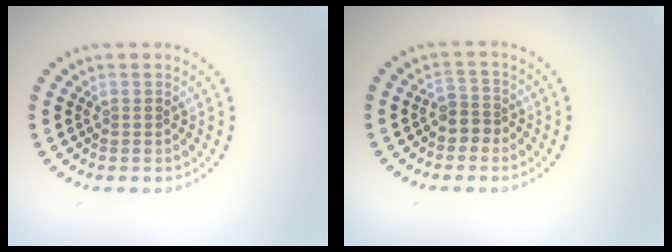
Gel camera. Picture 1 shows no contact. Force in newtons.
{"total": 2.0, "press": 1.6, "slide": 1.1}